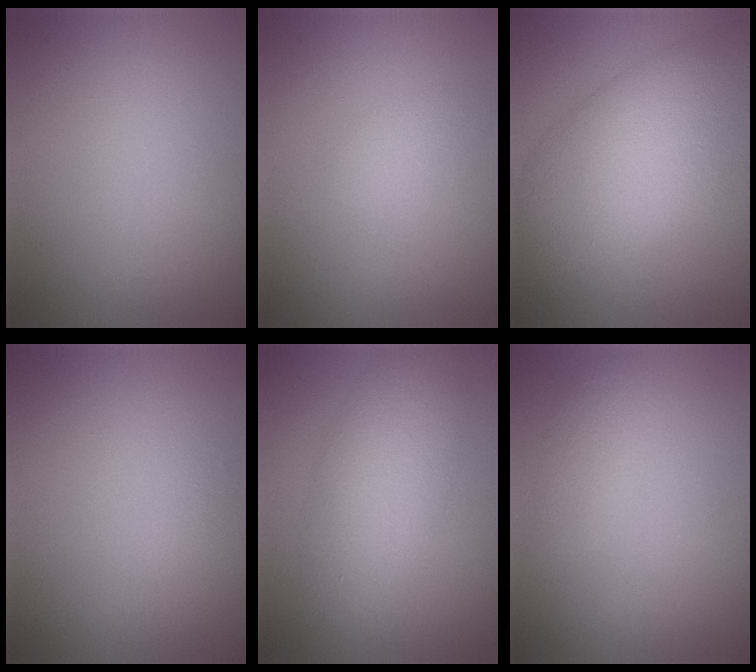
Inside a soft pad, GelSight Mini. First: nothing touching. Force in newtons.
{"total": 1.2, "press": 1.2, "slide": 0.1}
{"total": 9.9, "press": 9.9, "slide": 0.4}
{"total": 0.6, "press": 0.6, "slide": 0.0}
{"total": 5.4, "press": 5.4, "slide": 0.2}
{"total": 1.7, "press": 1.7, "slide": 0.1}